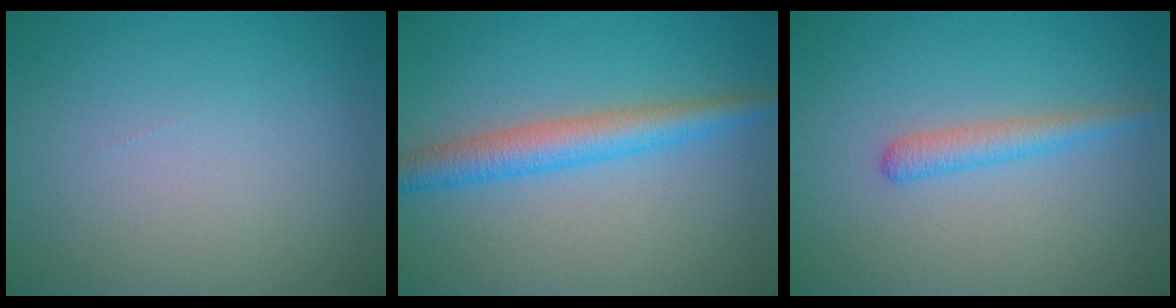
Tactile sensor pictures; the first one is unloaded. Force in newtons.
{"total": 4.0, "press": 4.0, "slide": 0.1}
{"total": 2.0, "press": 1.9, "slide": 0.1}